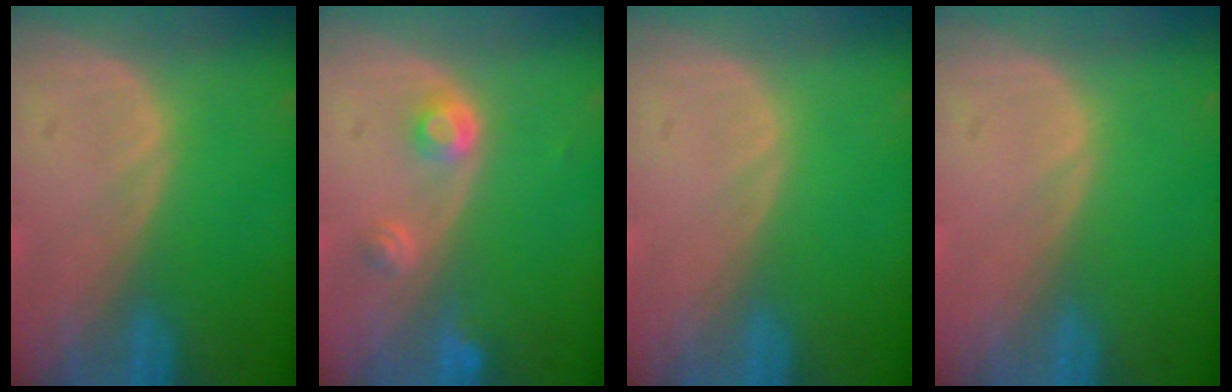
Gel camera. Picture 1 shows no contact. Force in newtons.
{"total": 3.0, "press": 2.8, "slide": 0.9}
{"total": 0.0}
{"total": 0.0}